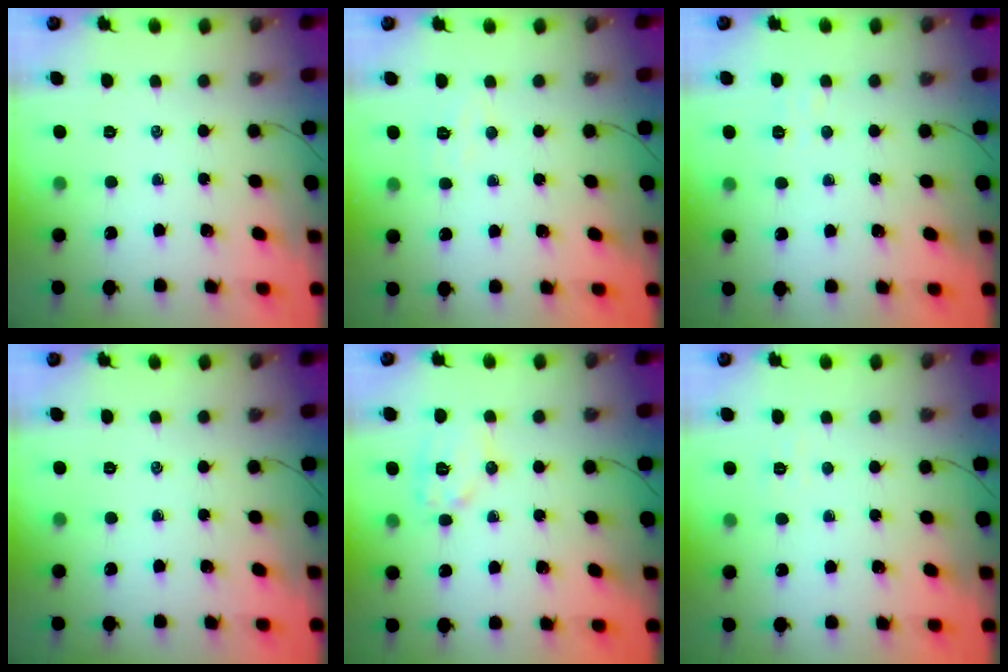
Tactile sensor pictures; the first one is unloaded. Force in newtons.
{"total": 4.7, "press": 4.6, "slide": 0.9}
{"total": 3.9, "press": 3.8, "slide": 1.1}
{"total": 0.0}
{"total": 8.7, "press": 8.6, "slide": 0.5}
{"total": 2.8, "press": 2.7, "slide": 0.8}